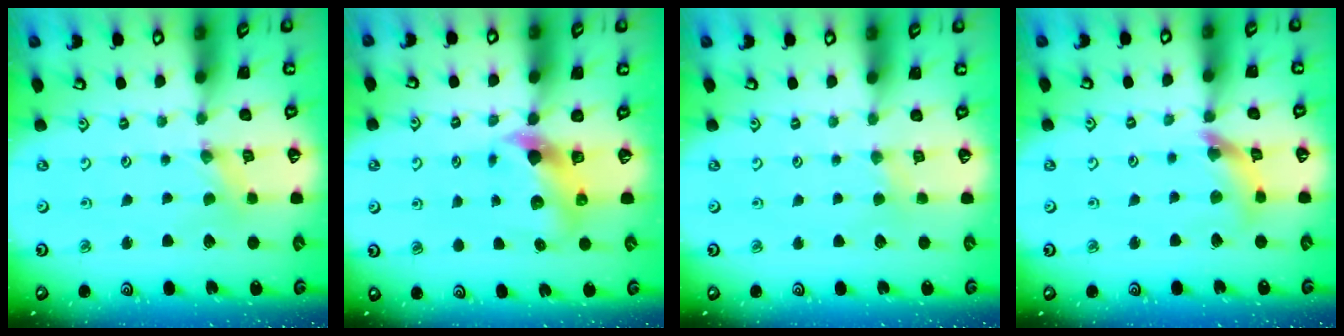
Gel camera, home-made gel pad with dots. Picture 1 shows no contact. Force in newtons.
{"total": 6.9, "press": 6.8, "slide": 1.1}
{"total": 1.8, "press": 1.8, "slide": 0.4}
{"total": 10.3, "press": 10.2, "slide": 1.2}